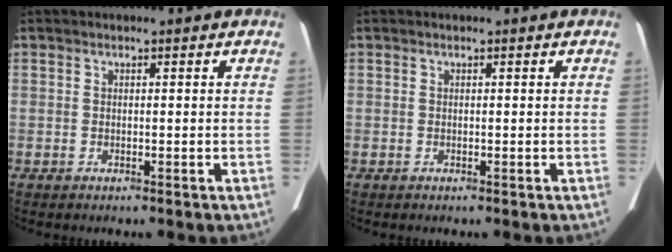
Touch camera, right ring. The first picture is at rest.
{"total": 0.0}